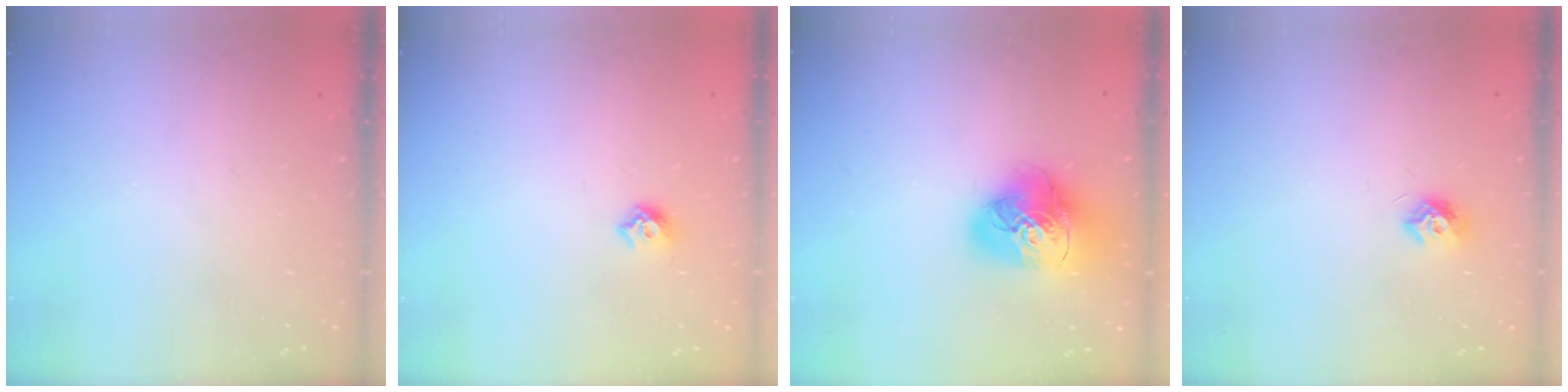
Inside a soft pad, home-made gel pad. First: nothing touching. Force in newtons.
{"total": 6.0, "press": 5.9, "slide": 0.9}
{"total": 17.3, "press": 17.2, "slide": 2.0}
{"total": 7.3, "press": 7.2, "slide": 0.3}